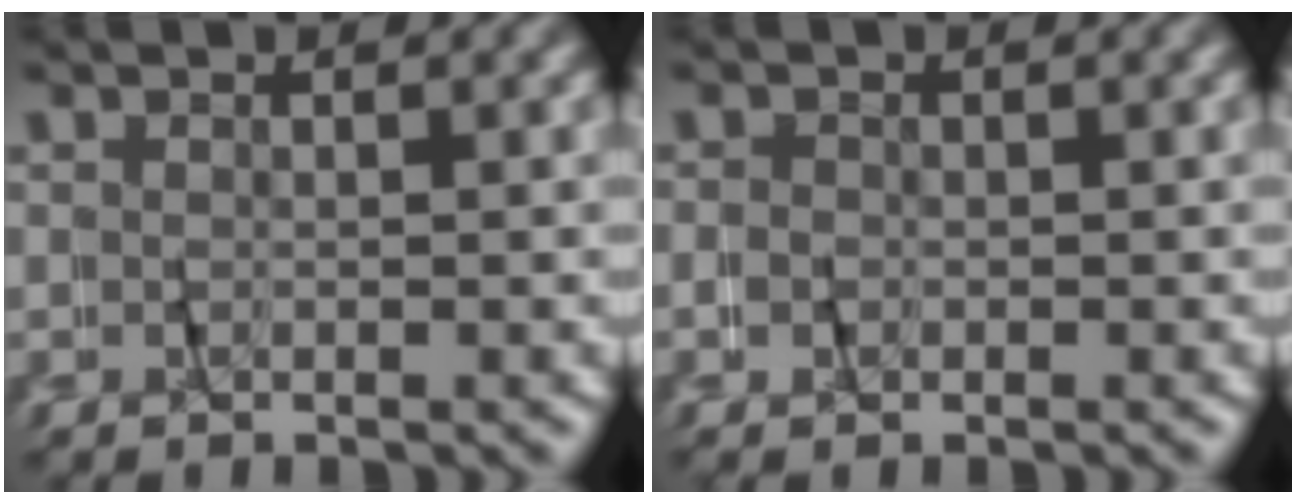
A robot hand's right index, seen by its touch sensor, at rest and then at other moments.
{"total": 0.9, "force": [-0.2, 0.9, -0.1], "torque": [0.004, 0.003, -0.011]}